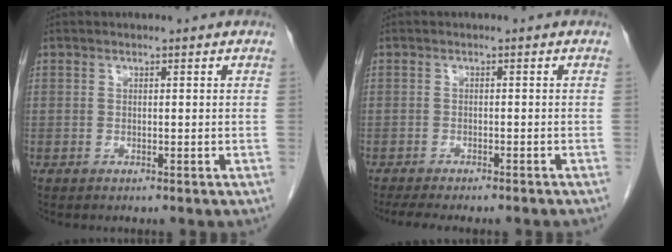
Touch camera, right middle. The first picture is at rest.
{"total": 9.0, "force": [-7.8, 1.3, 4.4], "torque": [-0.051, -0.008, -0.102]}